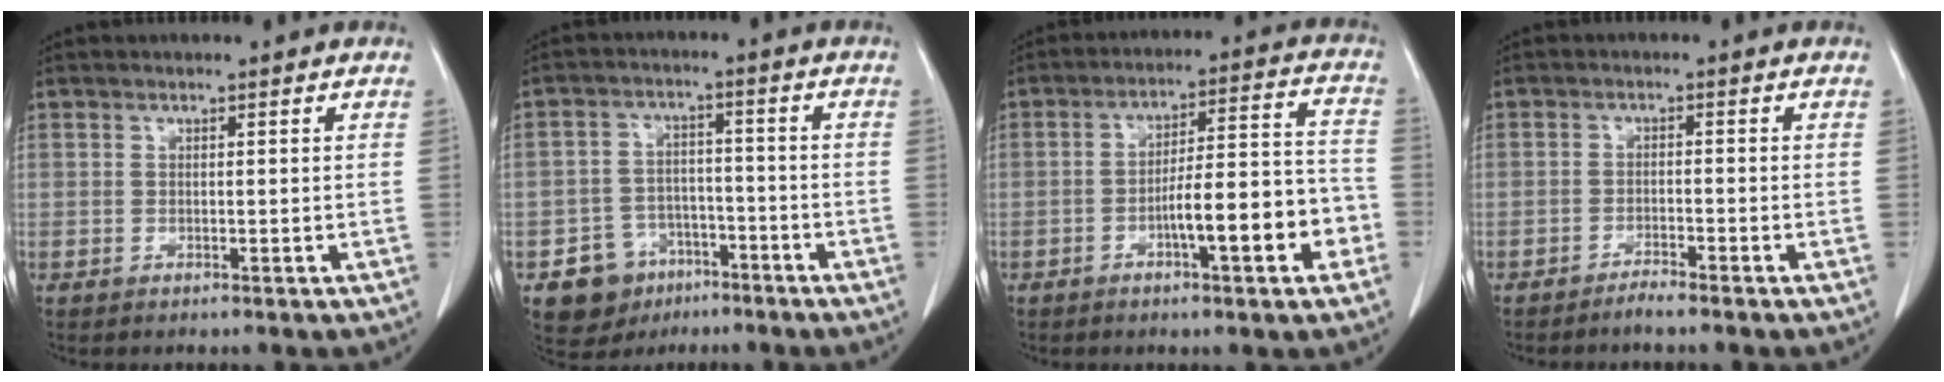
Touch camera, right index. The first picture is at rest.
{"total": 7.7, "force": [-4.3, 6.2, 1.7], "torque": [-0.029, 0.012, -0.061]}
{"total": 11.7, "force": [-4.3, 2.0, 10.7], "torque": [-0.160, 0.026, -0.057]}
{"total": 2.1, "force": [-1.9, -0.1, 0.9], "torque": [-0.019, -0.002, -0.036]}